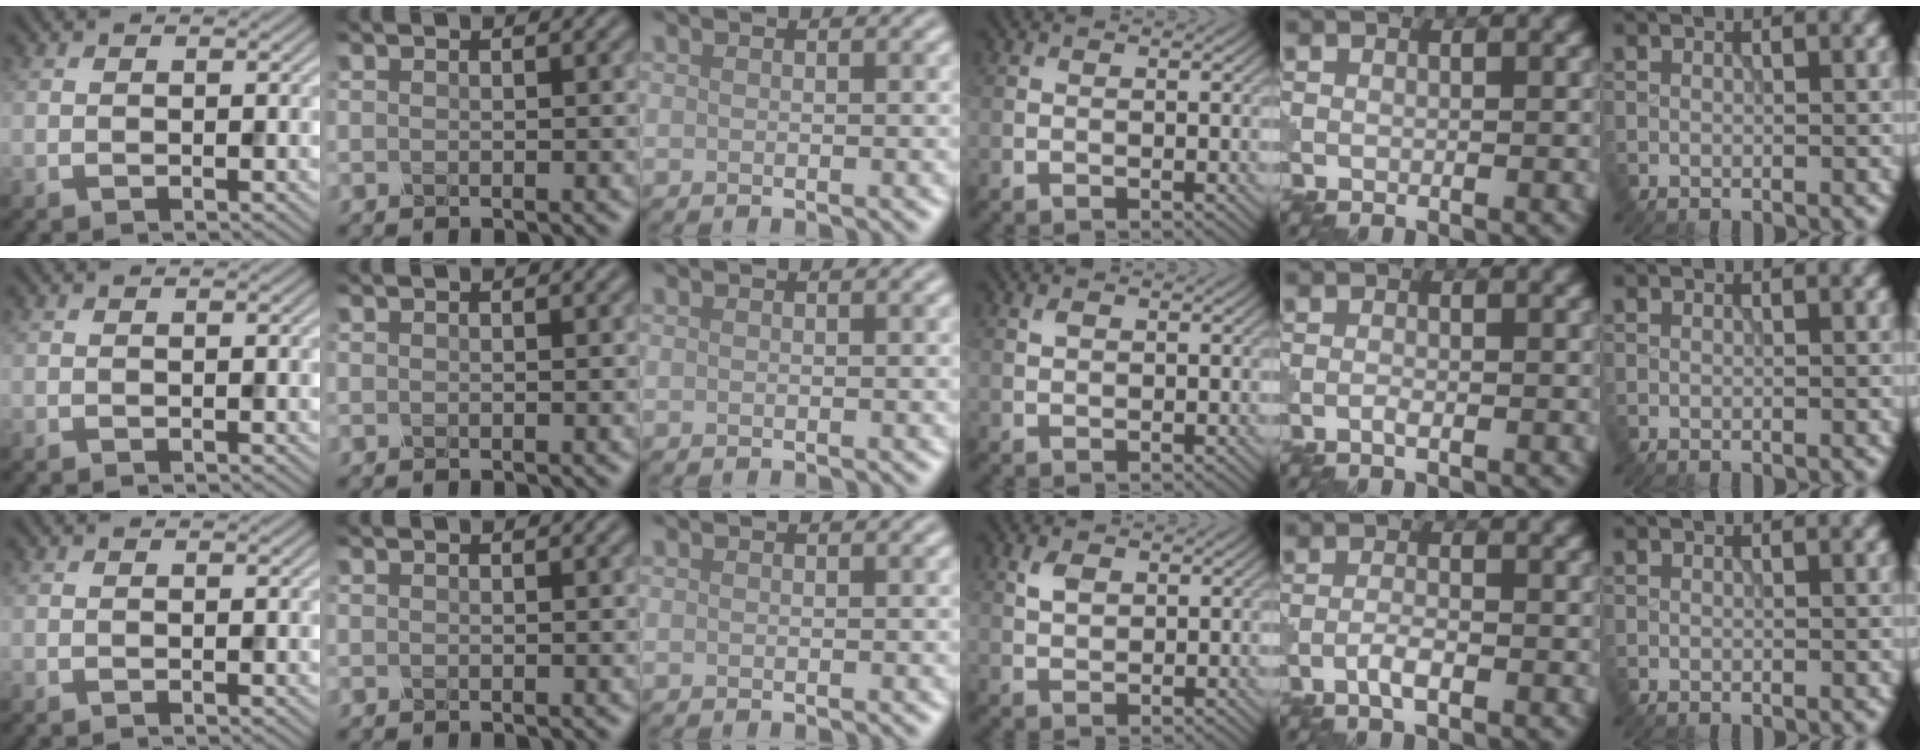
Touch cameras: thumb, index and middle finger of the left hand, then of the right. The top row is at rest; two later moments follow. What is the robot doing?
{"motion": "squeeze", "object": "clothespin"}